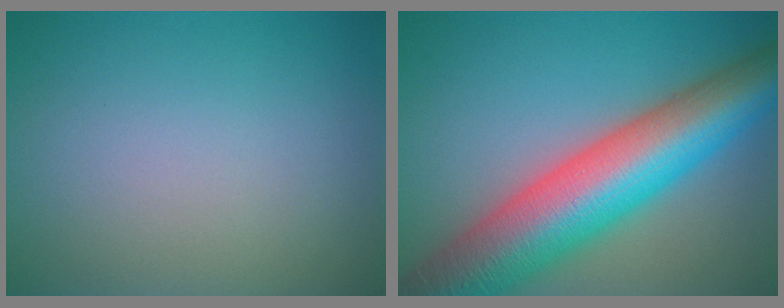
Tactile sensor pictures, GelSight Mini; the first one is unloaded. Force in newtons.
{"total": 13.6, "press": 13.6, "slide": 0.5}